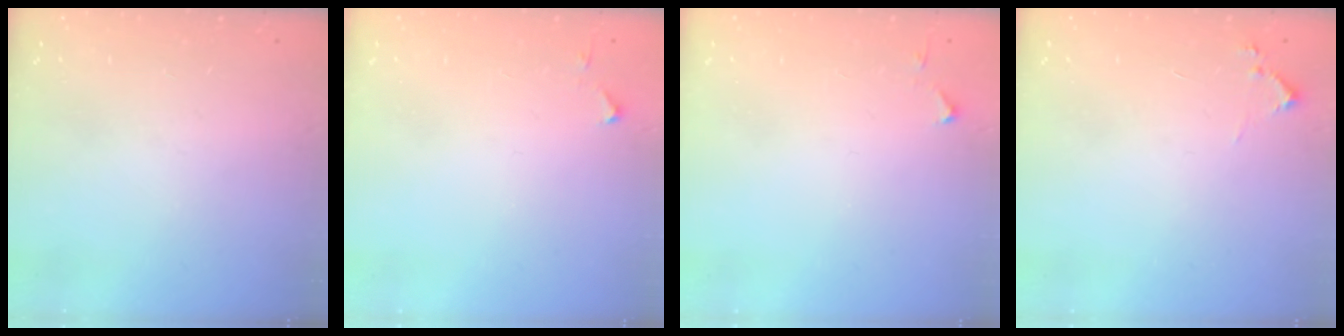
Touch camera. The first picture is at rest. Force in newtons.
{"total": 3.1, "press": 3.1, "slide": 0.5}
{"total": 3.1, "press": 3.1, "slide": 0.5}
{"total": 5.7, "press": 5.7, "slide": 0.6}